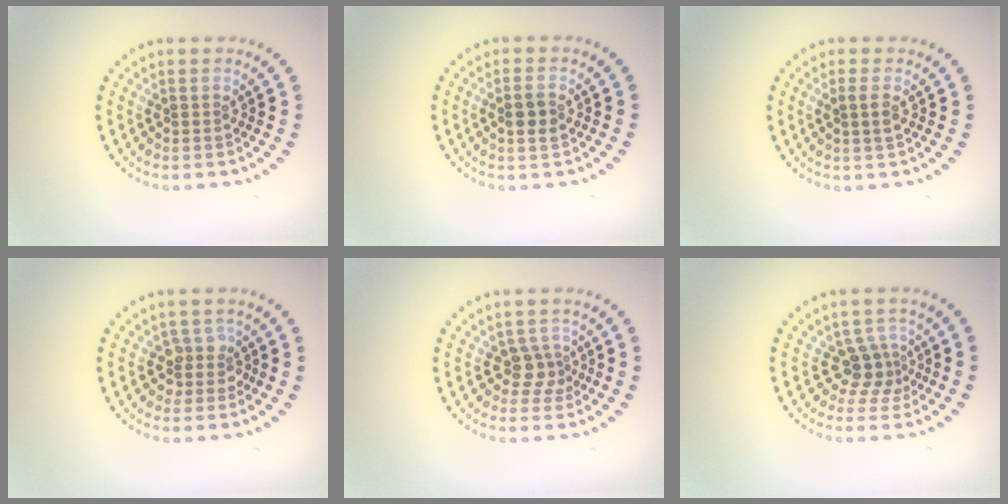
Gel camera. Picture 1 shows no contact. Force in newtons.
{"total": 1.8, "press": 1.7, "slide": 0.6}
{"total": 1.2, "press": 1.1, "slide": 0.6}
{"total": 2.1, "press": 1.7, "slide": 1.3}
{"total": 2.1, "press": 1.6, "slide": 1.4}
{"total": 2.5, "press": 1.7, "slide": 1.8}